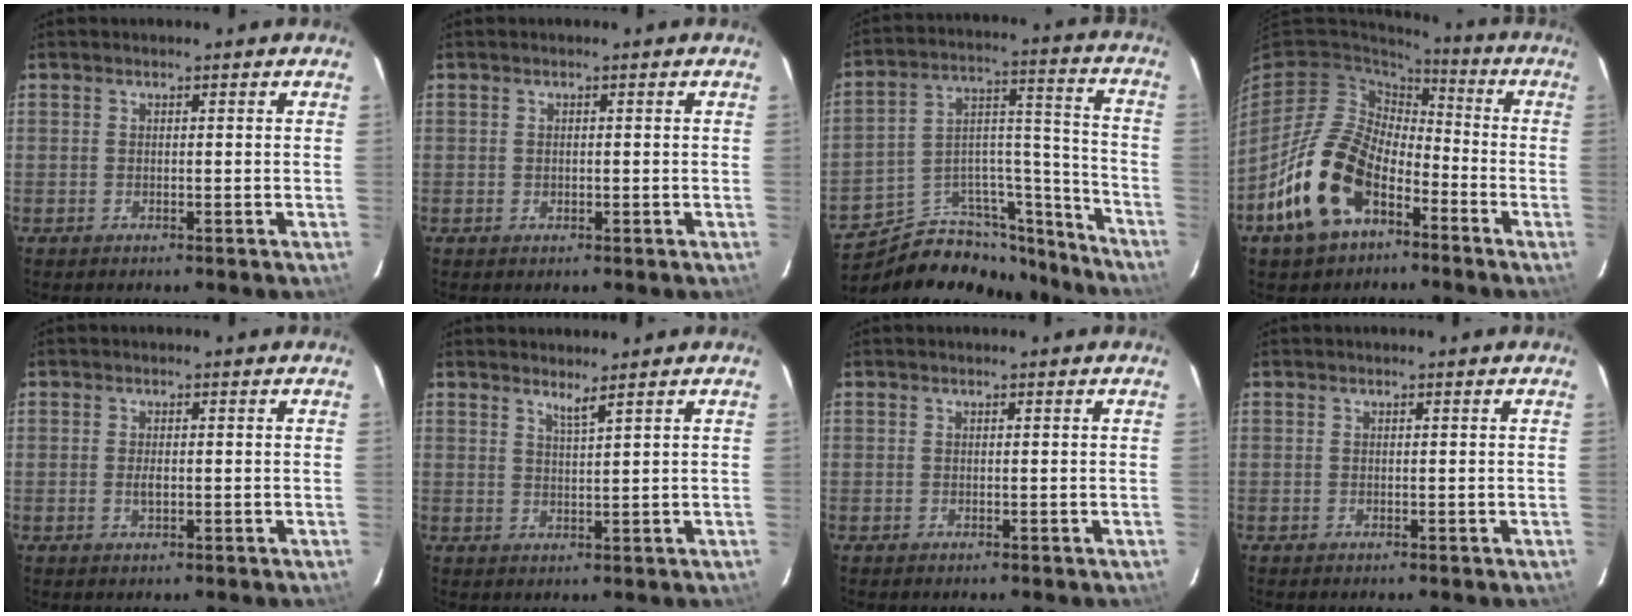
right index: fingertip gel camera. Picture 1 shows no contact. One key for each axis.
{"total": 0.7, "fx": 0.0, "fy": 0.6, "fz": 0.2, "tx": -0.003, "ty": 0.000, "tz": 0.001}
{"total": 20.4, "fx": -16.9, "fy": 9.4, "fz": 6.6, "tx": -0.107, "ty": 0.080, "tz": -0.242}
{"total": 17.8, "fx": -8.7, "fy": 10.9, "fz": 11.0, "tx": -0.237, "ty": 0.004, "tz": -0.150}
{"total": 1.6, "fx": -0.3, "fy": 0.8, "fz": 1.4, "tx": -0.025, "ty": -0.001, "tz": -0.005}
{"total": 2.1, "fx": 1.7, "fy": -0.4, "fz": 1.2, "tx": -0.022, "ty": -0.007, "tz": 0.028}
{"total": 0.0}
{"total": 0.0}